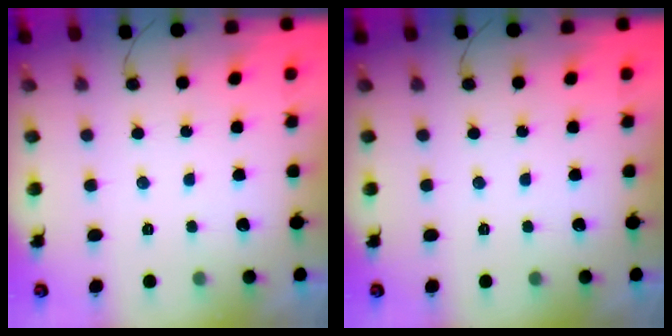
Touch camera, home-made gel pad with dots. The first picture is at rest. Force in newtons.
{"total": 0.0}